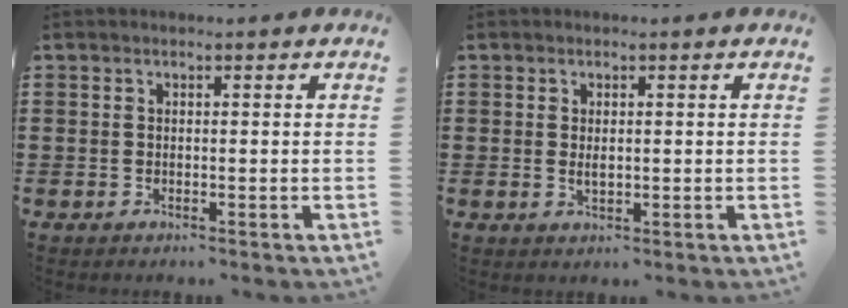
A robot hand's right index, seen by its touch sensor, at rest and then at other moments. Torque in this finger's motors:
{"motor_torque": [1.09, 1.04, 0.01, -0.01]}